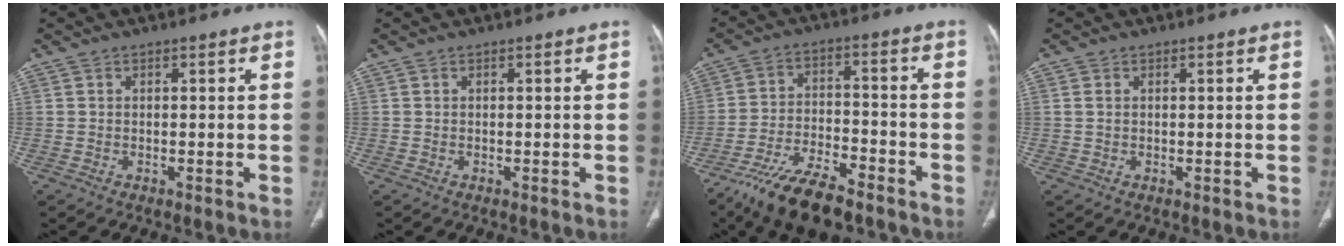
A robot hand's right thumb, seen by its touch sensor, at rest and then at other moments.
{"total": 0.0}
{"total": 13.4, "force": [-9.7, 4.8, 7.9], "torque": [-0.142, 0.045, -0.173]}
{"total": 0.8, "force": [0.1, 0.6, 0.6], "torque": [-0.018, 0.001, 0.005]}